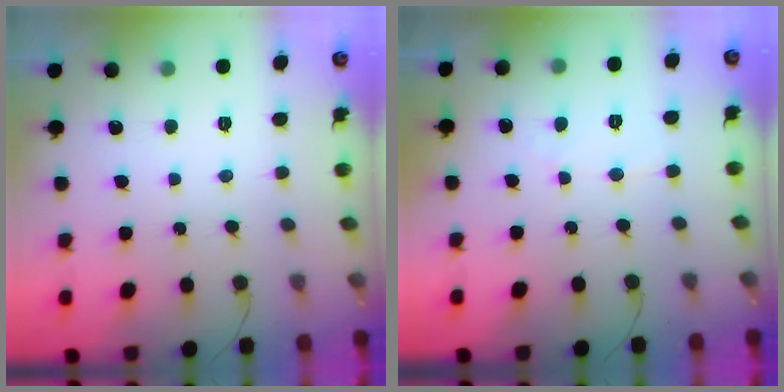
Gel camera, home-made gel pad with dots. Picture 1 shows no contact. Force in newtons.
{"total": 2.3, "press": 2.3, "slide": 0.2}